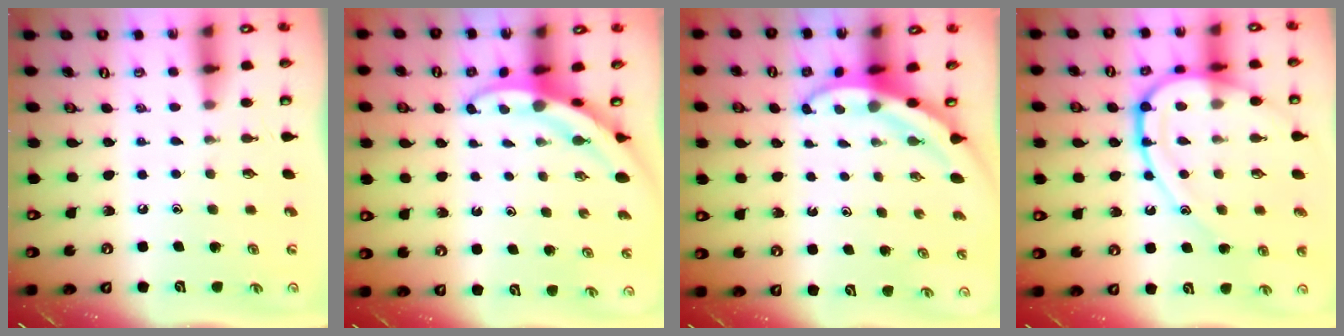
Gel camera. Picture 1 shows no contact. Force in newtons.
{"total": 3.2, "press": 3.1, "slide": 0.3}
{"total": 3.8, "press": 3.8, "slide": 0.5}
{"total": 16.8, "press": 16.8, "slide": 1.5}